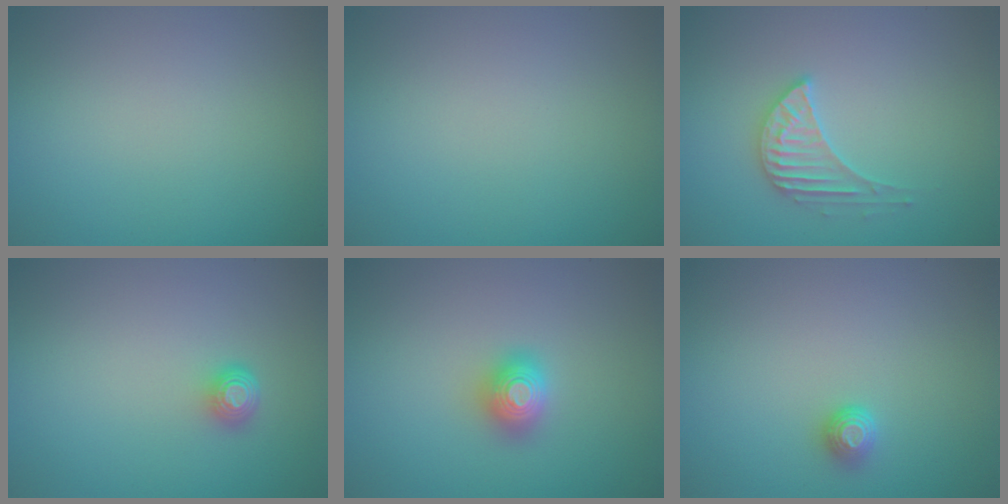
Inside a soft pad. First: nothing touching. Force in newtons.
{"total": 0.0}
{"total": 3.0, "press": 2.9, "slide": 0.4}
{"total": 1.7, "press": 1.2, "slide": 1.1}
{"total": 2.0, "press": 2.0, "slide": 0.2}
{"total": 1.3, "press": 1.1, "slide": 0.7}